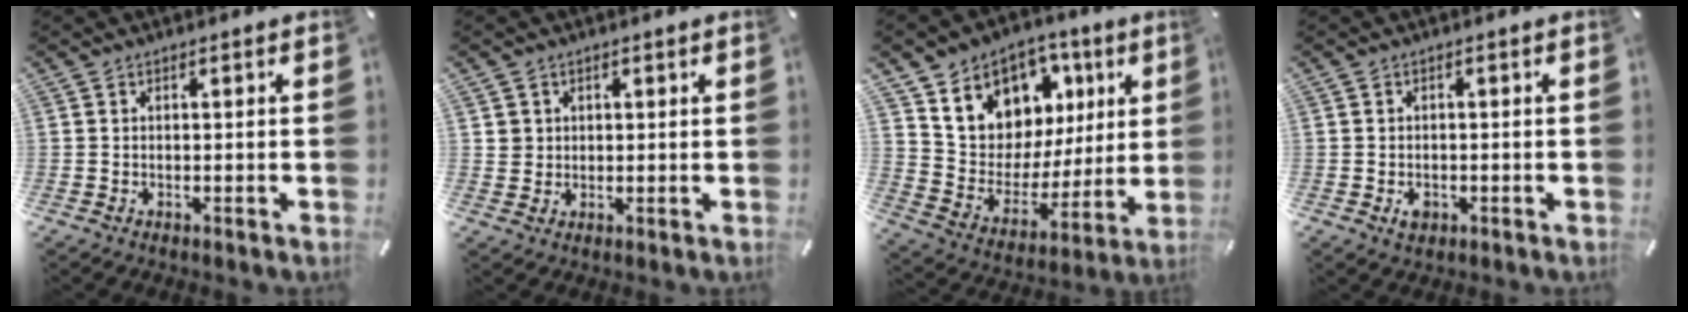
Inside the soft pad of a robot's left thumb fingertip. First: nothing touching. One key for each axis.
{"total": 3.1, "fx": 1.2, "fy": 2.8, "fz": -0.3, "tx": 0.005, "ty": 0.002, "tz": 0.021}
{"total": 11.6, "fx": 5.5, "fy": 10.1, "fz": 1.8, "tx": -0.027, "ty": -0.060, "tz": 0.108}
{"total": 2.8, "fx": -0.9, "fy": 2.1, "fz": 1.6, "tx": -0.019, "ty": 0.001, "tz": -0.016}